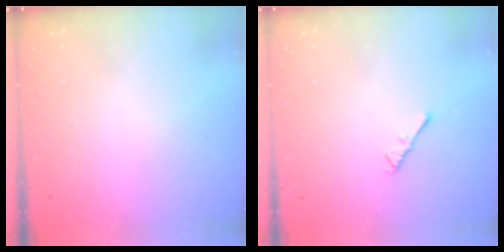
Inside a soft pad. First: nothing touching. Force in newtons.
{"total": 2.2, "press": 2.1, "slide": 0.5}